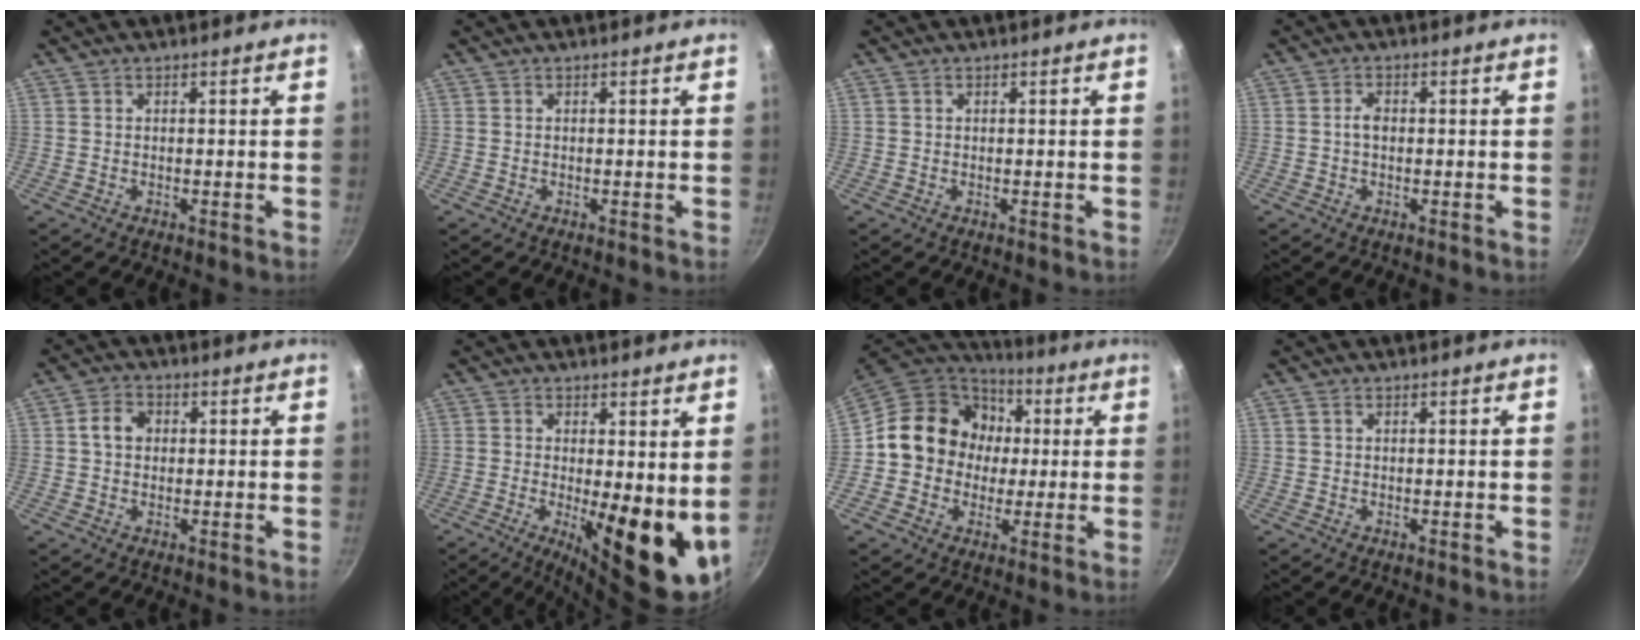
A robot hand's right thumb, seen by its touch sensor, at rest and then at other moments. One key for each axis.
{"total": 0.0}
{"total": 0.0}
{"total": 2.1, "fx": 0.0, "fy": 1.4, "fz": 1.6, "tx": -0.029, "ty": 0.007, "tz": -0.003}
{"total": 4.5, "fx": 0.6, "fy": 3.5, "fz": 2.7, "tx": -0.034, "ty": 0.011, "tz": 0.002}
{"total": 15.0, "fx": -1.5, "fy": 4.8, "fz": 14.1, "tx": -0.163, "ty": -0.027, "tz": -0.011}
{"total": 15.7, "fx": 0.8, "fy": 14.1, "fz": 6.8, "tx": -0.075, "ty": 0.029, "tz": -0.001}
{"total": 0.7, "fx": 0.3, "fy": 0.5, "fz": 0.4, "tx": -0.008, "ty": 0.003, "tz": 0.005}